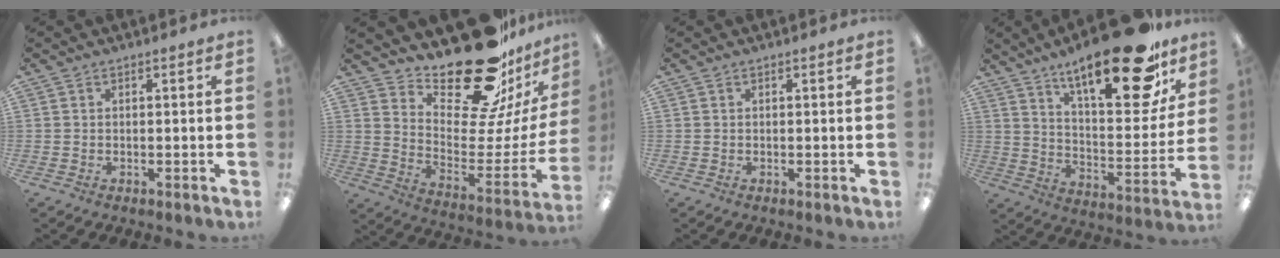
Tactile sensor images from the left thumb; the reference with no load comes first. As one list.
[{"total": 26.0, "force": [20.1, 9.0, 13.8], "torque": [-0.201, -0.141, 0.341]}, {"total": 0.0}, {"total": 24.6, "force": [17.1, 7.8, 15.8], "torque": [-0.225, -0.114, 0.275]}]